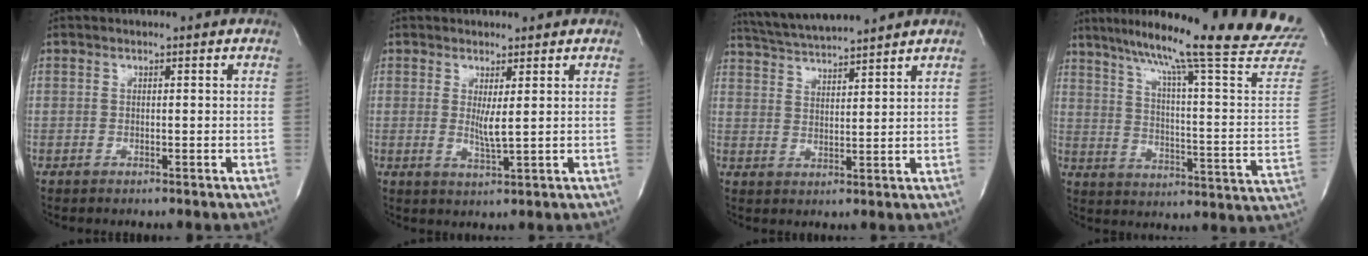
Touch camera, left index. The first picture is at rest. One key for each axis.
{"total": 2.8, "fx": 0.6, "fy": 0.0, "fz": 2.7, "tx": -0.058, "ty": -0.011, "tz": 0.016}
{"total": 9.9, "fx": 9.3, "fy": -0.6, "fz": 3.3, "tx": -0.069, "ty": 0.022, "tz": 0.157}
{"total": 26.6, "fx": 22.7, "fy": -1.7, "fz": 13.9, "tx": -0.222, "ty": -0.076, "tz": 0.296}